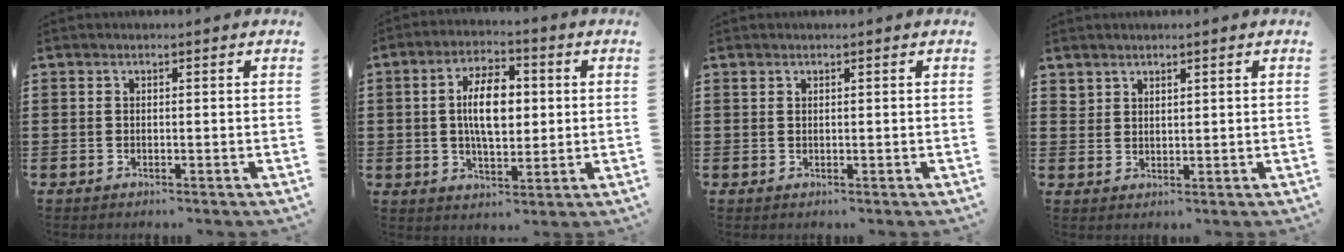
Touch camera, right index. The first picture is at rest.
{"total": 8.6, "force": [1.0, 4.1, 7.6], "torque": [-0.139, 0.008, 0.011]}
{"total": 0.7, "force": [0.5, 0.4, 0.1], "torque": [-0.003, 0.003, 0.010]}
{"total": 2.3, "force": [2.1, 0.9, 0.0], "torque": [-0.005, 0.005, 0.042]}